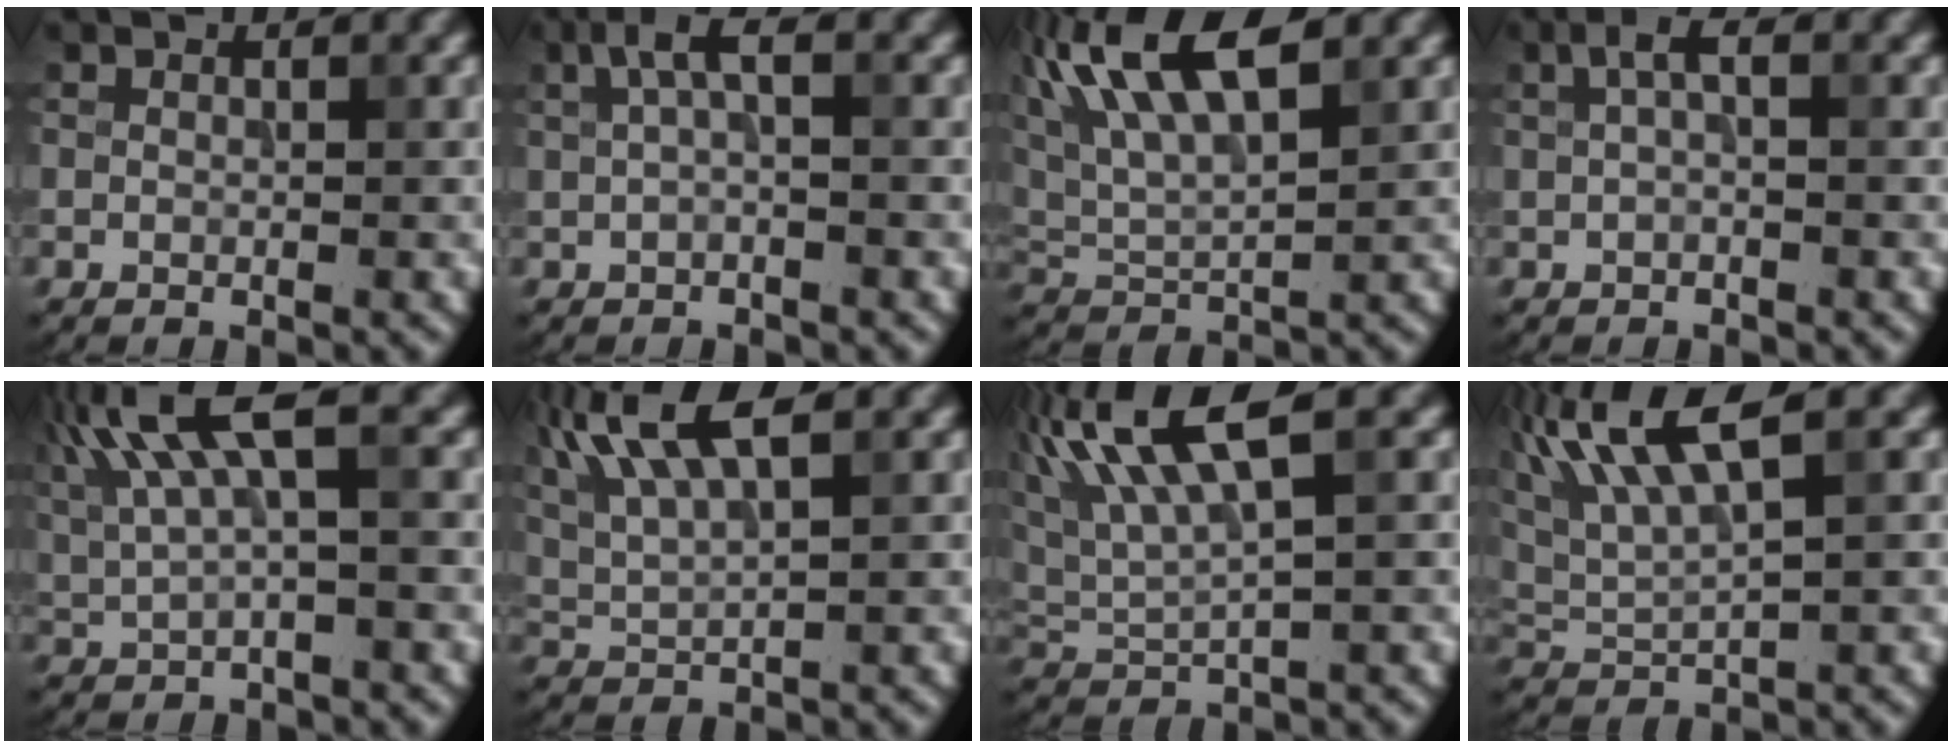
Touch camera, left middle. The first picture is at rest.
{"total": 2.4, "force": [0.7, 0.6, 2.3], "torque": [-0.043, 0.008, 0.010]}
{"total": 10.2, "force": [5.4, 3.6, 7.9], "torque": [-0.159, 0.027, 0.092]}
{"total": 1.8, "force": [0.4, 0.5, 1.7], "torque": [-0.034, 0.008, 0.004]}
{"total": 7.8, "force": [3.6, 1.9, 6.6], "torque": [-0.144, 0.017, 0.073]}
{"total": 8.2, "force": [4.3, 2.4, 6.6], "torque": [-0.140, 0.019, 0.082]}
{"total": 8.5, "force": [4.0, 2.2, 7.1], "torque": [-0.143, 0.021, 0.073]}
{"total": 7.4, "force": [3.9, 1.9, 6.0], "torque": [-0.117, 0.019, 0.072]}